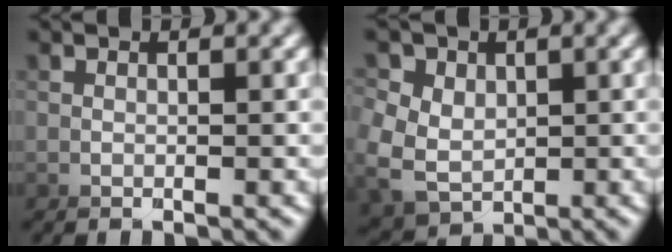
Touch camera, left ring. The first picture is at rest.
{"total": 5.1, "force": [0.7, 5.0, -0.5], "torque": [-0.027, -0.025, 0.012]}